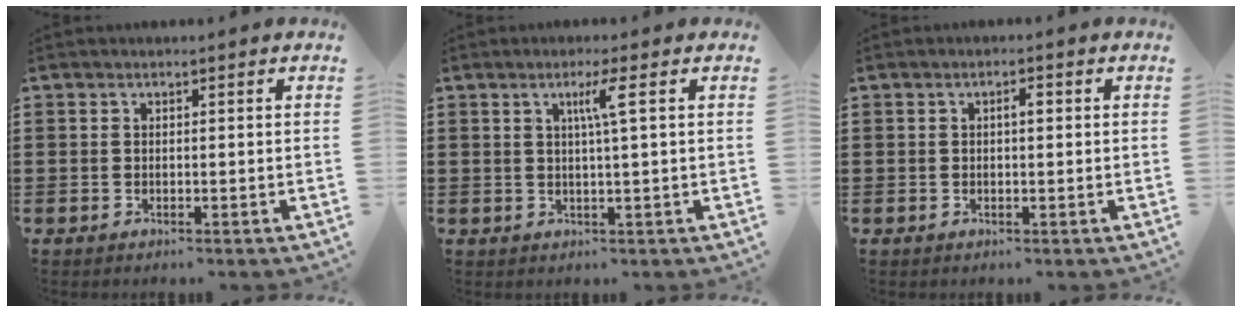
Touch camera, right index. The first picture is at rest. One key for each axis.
{"total": 3.6, "fx": 1.0, "fy": -0.5, "fz": 3.4, "tx": -0.066, "ty": -0.003, "tz": 0.011}
{"total": 1.4, "fx": 0.1, "fy": 0.3, "fz": 1.4, "tx": -0.027, "ty": 0.002, "tz": -0.001}